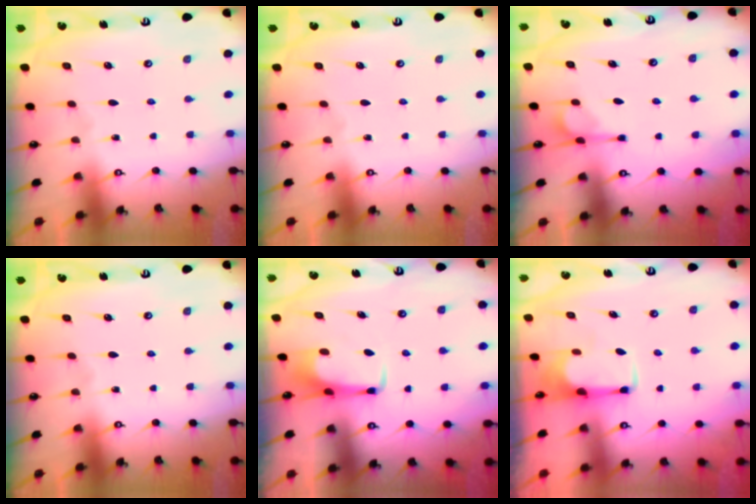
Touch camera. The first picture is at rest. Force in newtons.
{"total": 0.0}
{"total": 3.3, "press": 3.3, "slide": 0.5}
{"total": 0.0}
{"total": 3.0, "press": 2.9, "slide": 0.4}
{"total": 1.7, "press": 1.5, "slide": 0.9}